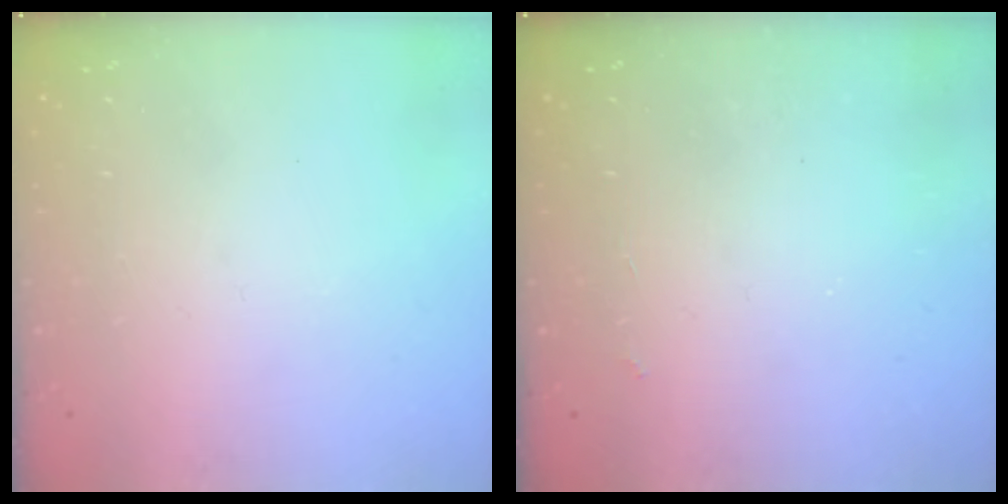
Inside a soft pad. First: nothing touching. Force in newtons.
{"total": 2.5, "press": 2.4, "slide": 0.4}